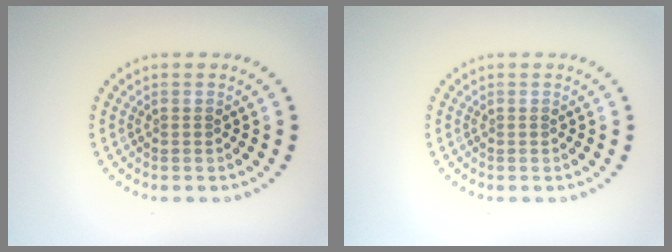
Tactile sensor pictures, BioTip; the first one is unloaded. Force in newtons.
{"total": 0.0}